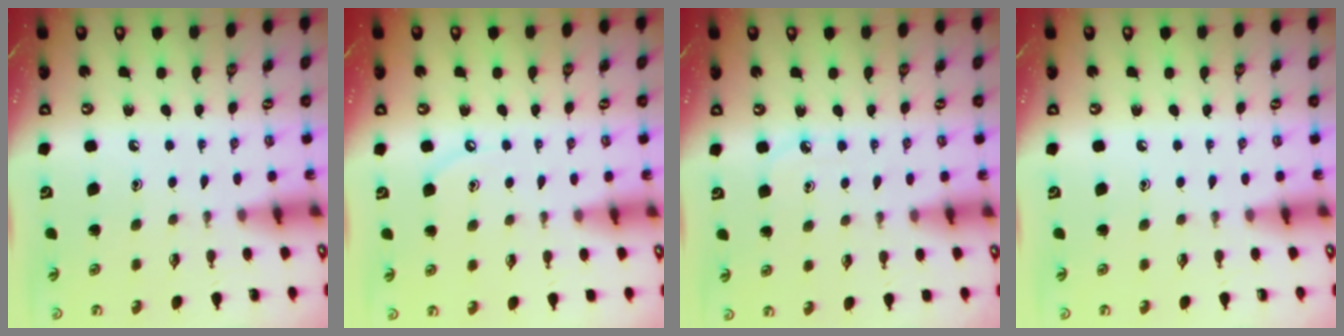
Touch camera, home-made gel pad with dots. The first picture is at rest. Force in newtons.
{"total": 3.3, "press": 3.3, "slide": 0.5}
{"total": 4.3, "press": 4.3, "slide": 0.3}
{"total": 0.0}